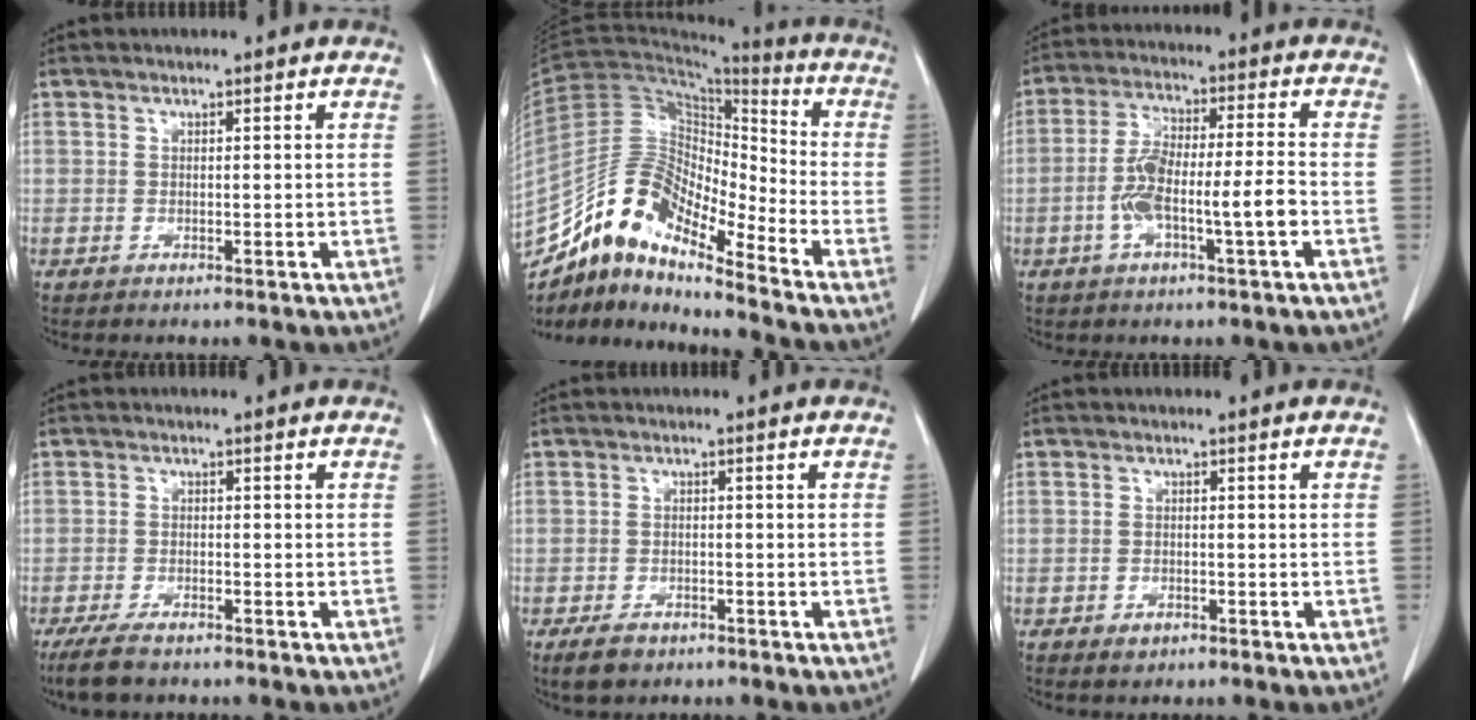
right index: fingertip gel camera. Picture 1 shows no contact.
{"total": 12.3, "force": [-10.2, 3.1, 6.1], "torque": [-0.115, 0.051, -0.185]}
{"total": 9.2, "force": [-2.7, 1.0, 8.7], "torque": [-0.170, 0.015, -0.051]}
{"total": 4.8, "force": [-3.8, 1.3, 2.6], "torque": [-0.052, -0.010, -0.064]}
{"total": 3.7, "force": [-2.6, 2.0, 1.6], "torque": [-0.032, -0.002, -0.038]}
{"total": 1.5, "force": [-0.9, 1.0, 0.6], "torque": [-0.010, 0.002, -0.007]}